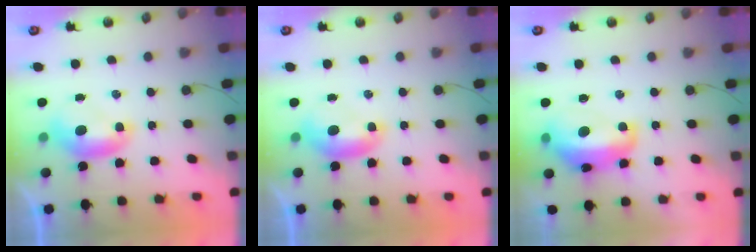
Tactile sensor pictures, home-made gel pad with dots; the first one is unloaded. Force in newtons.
{"total": 0.0}
{"total": 6.7, "press": 6.6, "slide": 0.9}